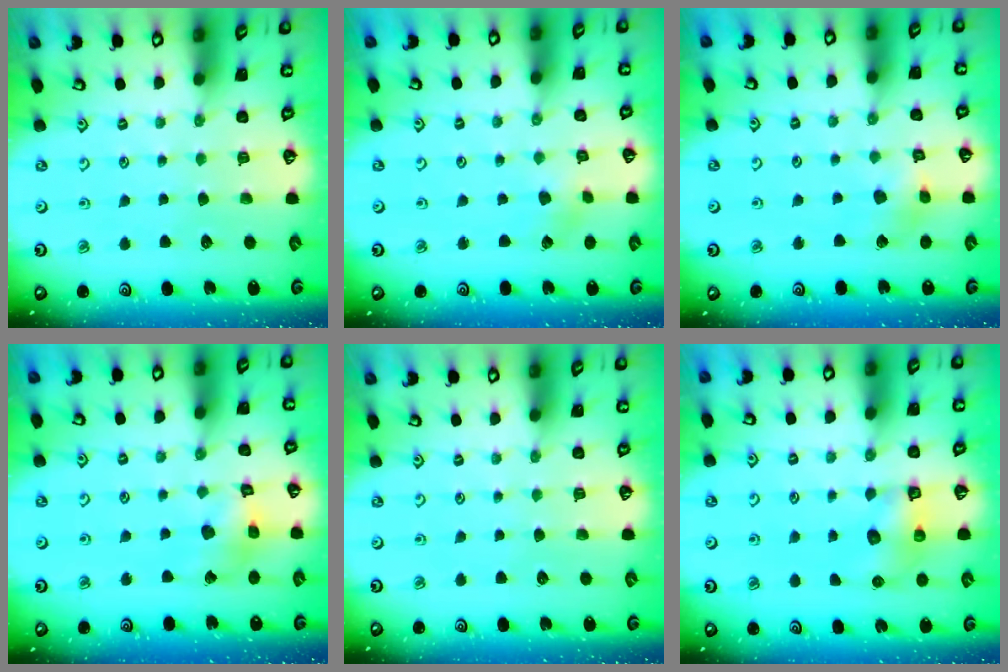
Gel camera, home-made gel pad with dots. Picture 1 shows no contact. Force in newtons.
{"total": 2.0, "press": 1.9, "slide": 0.6}
{"total": 6.2, "press": 6.2, "slide": 0.6}
{"total": 8.4, "press": 8.4, "slide": 0.9}
{"total": 0.0}
{"total": 6.2, "press": 6.2, "slide": 0.2}